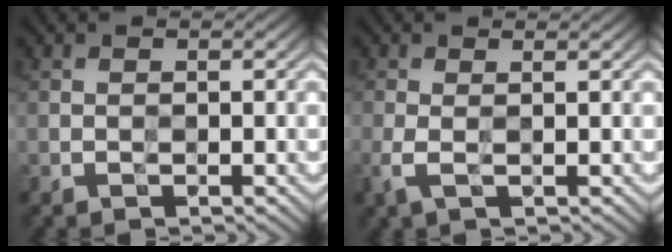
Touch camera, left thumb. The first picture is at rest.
{"total": 2.1, "force": [0.0, 0.5, 2.0], "torque": [-0.056, 0.003, -0.007]}